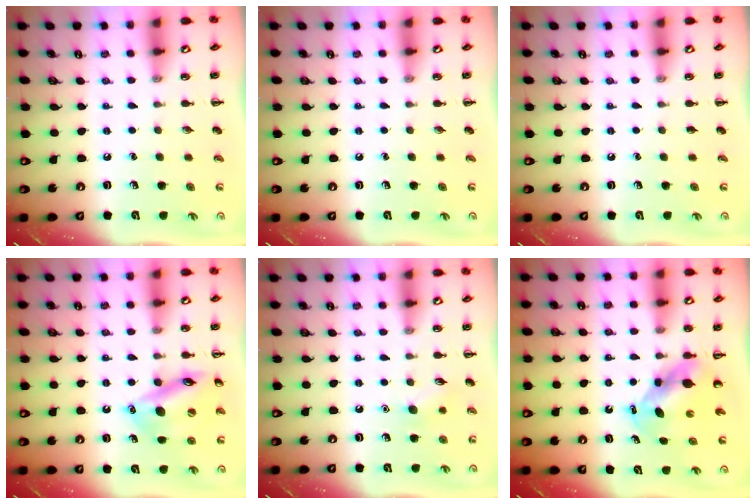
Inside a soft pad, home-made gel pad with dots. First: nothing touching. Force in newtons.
{"total": 0.0}
{"total": 0.0}
{"total": 15.5, "press": 15.4, "slide": 1.9}
{"total": 6.8, "press": 6.6, "slide": 1.5}
{"total": 6.2, "press": 6.1, "slide": 1.0}